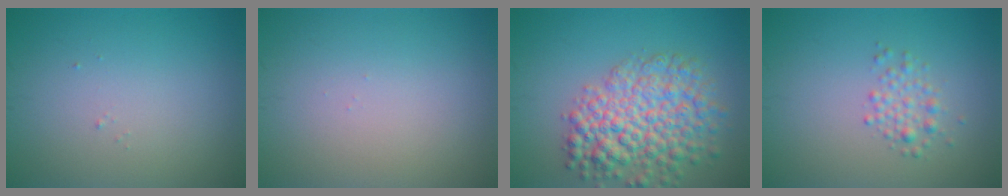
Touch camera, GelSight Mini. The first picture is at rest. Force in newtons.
{"total": 0.0}
{"total": 7.5, "press": 7.5, "slide": 0.3}
{"total": 1.8, "press": 1.8, "slide": 0.1}